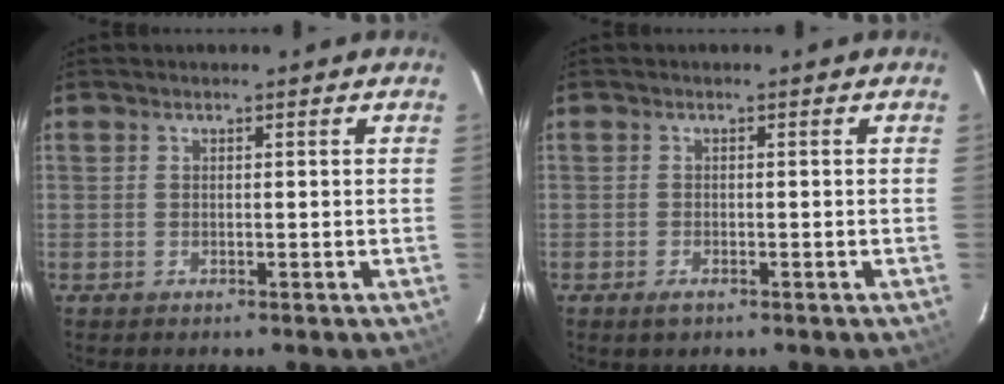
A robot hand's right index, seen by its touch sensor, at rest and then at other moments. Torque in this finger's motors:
{"motor_torque": [0.16, -0.14, 0.01, 0.01]}